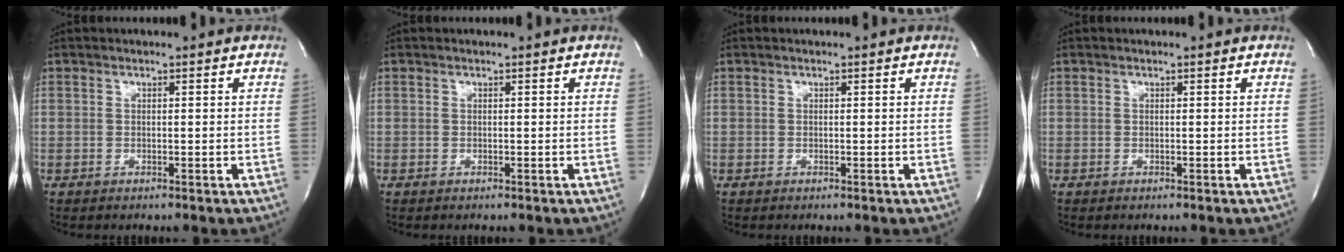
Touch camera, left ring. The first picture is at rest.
{"total": 0.0}
{"total": 0.0}
{"total": 0.0}